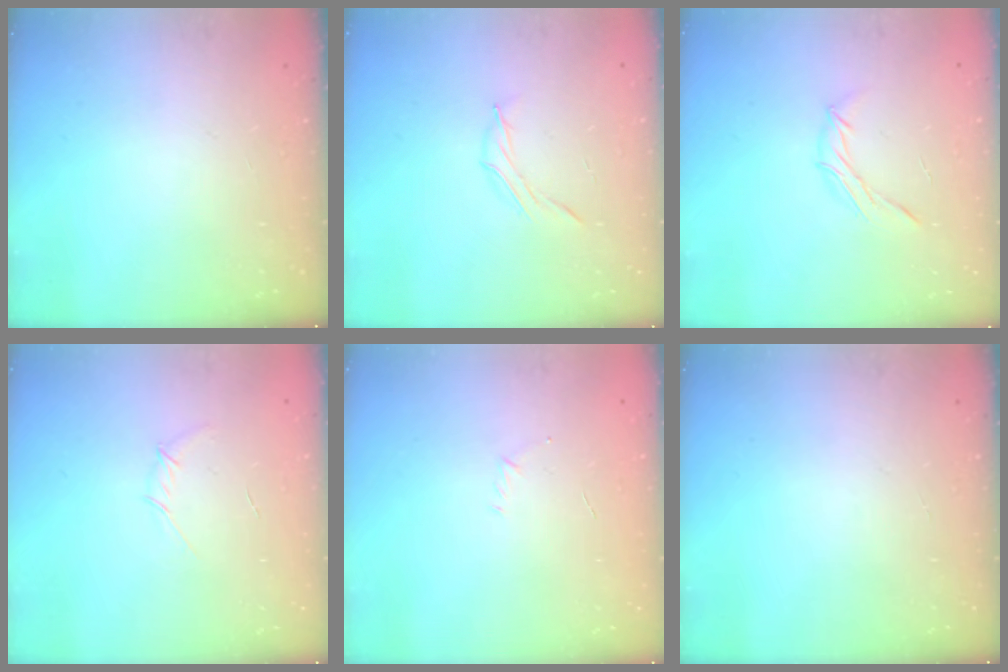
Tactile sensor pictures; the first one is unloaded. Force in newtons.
{"total": 4.5, "press": 4.4, "slide": 1.2}
{"total": 6.6, "press": 6.5, "slide": 1.0}
{"total": 3.7, "press": 3.7, "slide": 0.6}
{"total": 3.0, "press": 2.9, "slide": 0.7}
{"total": 0.0}